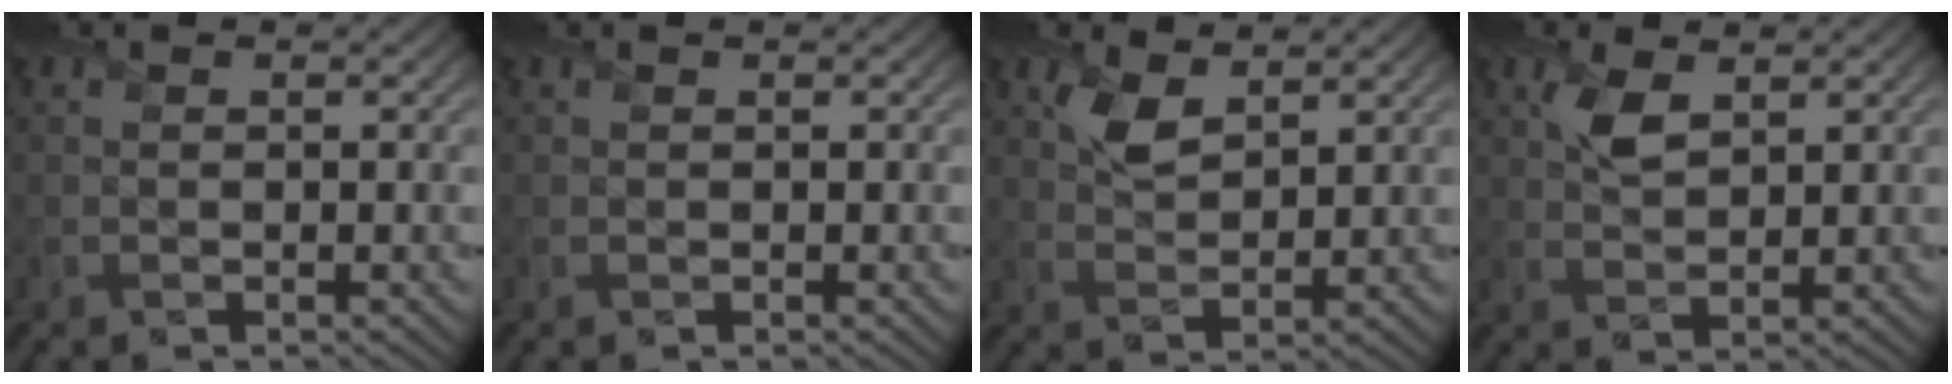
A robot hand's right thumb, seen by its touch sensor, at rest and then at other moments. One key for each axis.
{"total": 0.0}
{"total": 3.9, "fx": 2.5, "fy": 1.8, "fz": 2.4, "tx": -0.060, "ty": -0.003, "tz": 0.049}
{"total": 3.3, "fx": 1.8, "fy": 1.5, "fz": 2.4, "tx": -0.059, "ty": 0.003, "tz": 0.035}